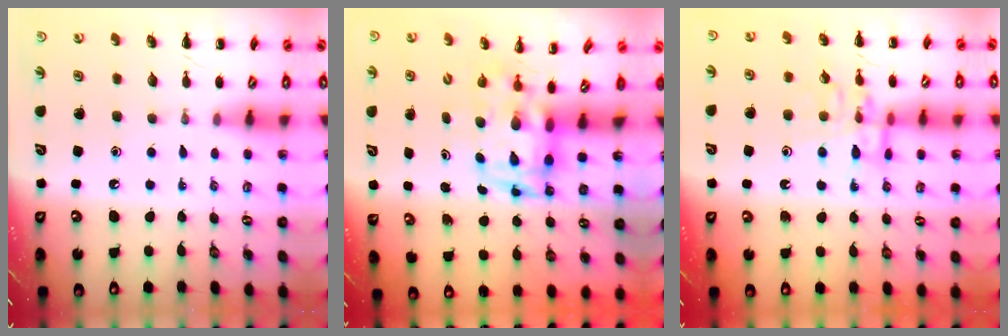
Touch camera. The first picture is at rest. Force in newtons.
{"total": 3.9, "press": 3.8, "slide": 0.9}
{"total": 12.0, "press": 12.0, "slide": 1.1}